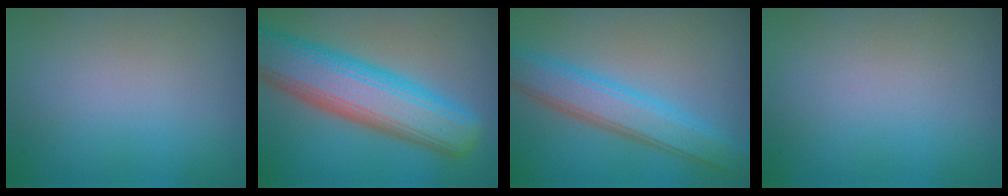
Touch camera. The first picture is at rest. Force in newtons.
{"total": 10.0, "press": 10.0, "slide": 0.4}
{"total": 5.2, "press": 5.2, "slide": 0.3}
{"total": 0.0}